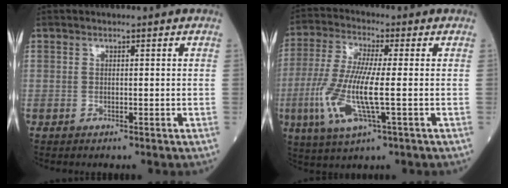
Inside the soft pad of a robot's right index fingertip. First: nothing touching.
{"total": 11.4, "force": [-2.4, 1.7, 11.1], "torque": [-0.247, -0.012, -0.048]}